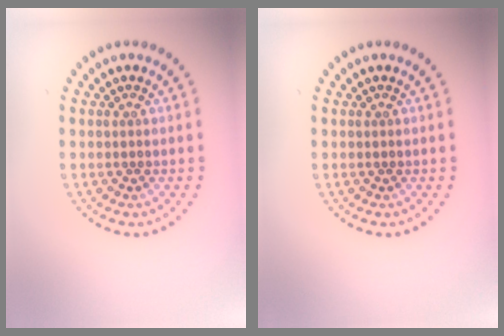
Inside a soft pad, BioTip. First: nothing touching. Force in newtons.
{"total": 0.0}